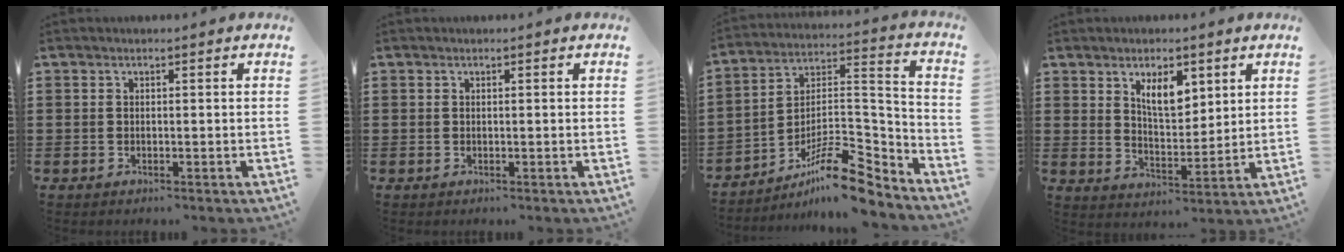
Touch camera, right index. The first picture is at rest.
{"total": 0.0}
{"total": 12.1, "force": [-9.1, 3.4, 7.1], "torque": [-0.113, 0.034, -0.174]}
{"total": 6.0, "force": [3.3, 2.7, 4.3], "torque": [-0.070, -0.002, 0.053]}